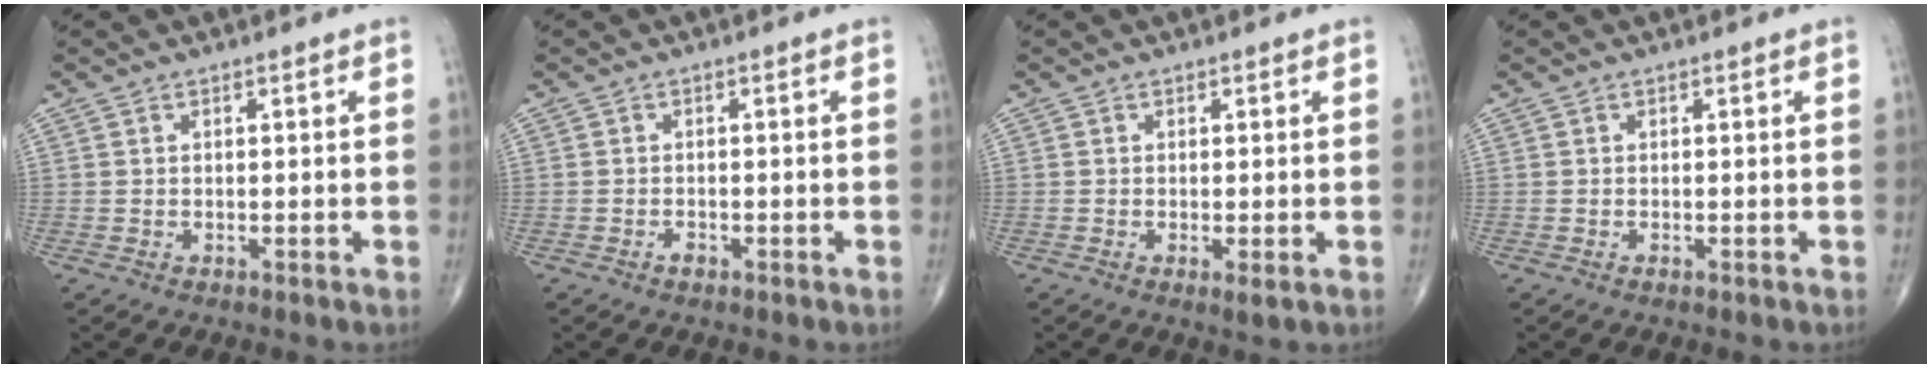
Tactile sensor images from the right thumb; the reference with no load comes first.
{"total": 0.9, "force": [-0.6, 0.5, 0.4], "torque": [-0.004, 0.005, -0.010]}
{"total": 1.7, "force": [-0.5, 0.3, 1.6], "torque": [-0.032, -0.008, -0.009]}
{"total": 0.0}